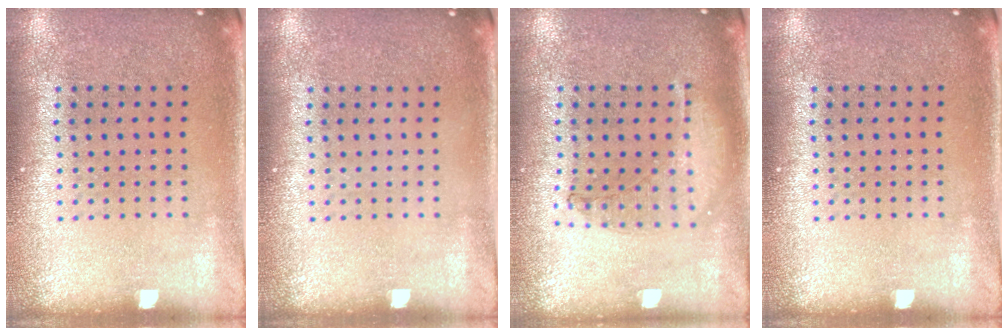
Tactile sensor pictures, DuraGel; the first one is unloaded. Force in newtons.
{"total": 0.0}
{"total": 0.9, "press": 0.9, "slide": 0.3}
{"total": 0.0}